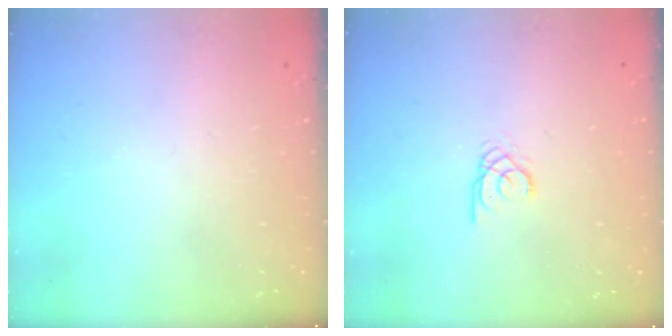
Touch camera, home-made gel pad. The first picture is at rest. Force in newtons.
{"total": 1.9, "press": 1.9, "slide": 0.1}